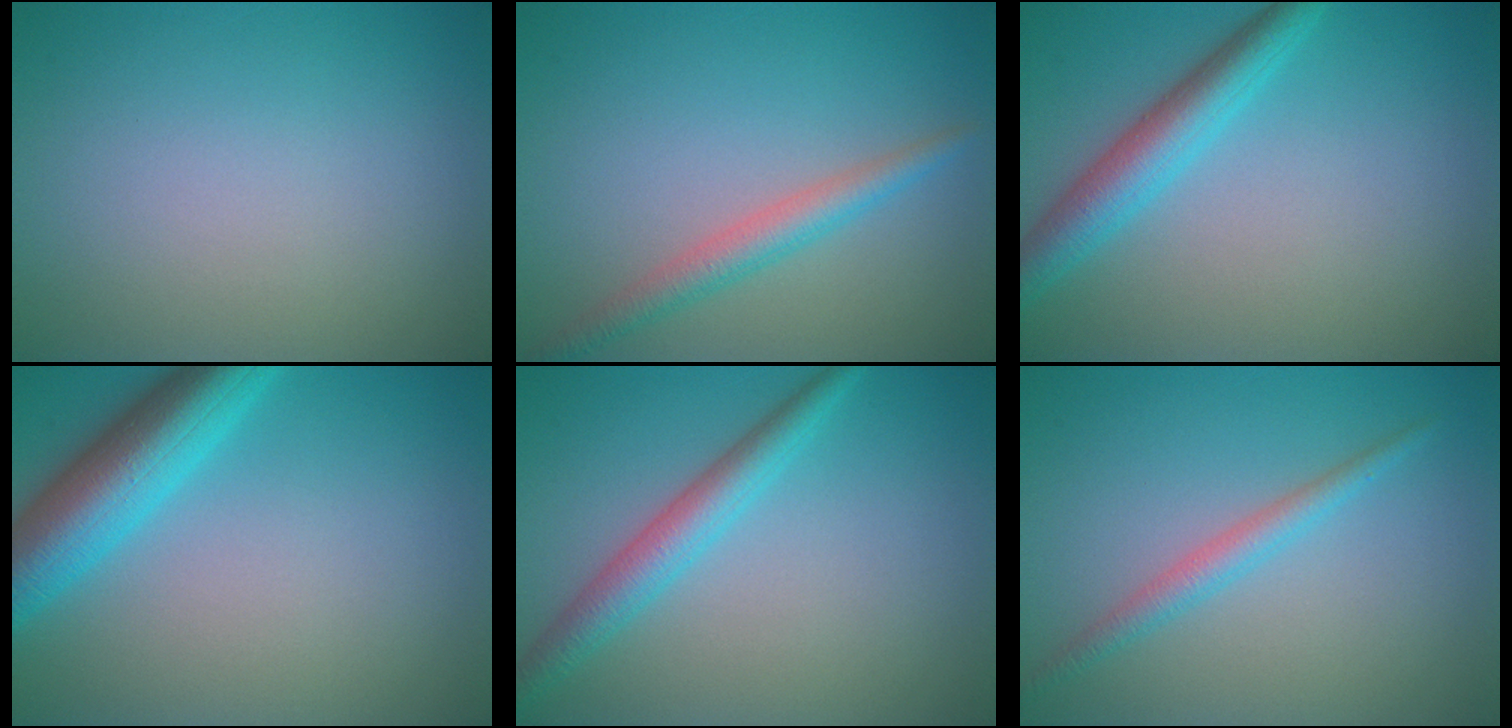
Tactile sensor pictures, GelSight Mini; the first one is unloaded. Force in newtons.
{"total": 2.8, "press": 2.8, "slide": 0.1}
{"total": 4.0, "press": 4.0, "slide": 0.1}
{"total": 7.2, "press": 7.2, "slide": 0.2}
{"total": 3.5, "press": 3.5, "slide": 0.0}
{"total": 2.0, "press": 2.0, "slide": 0.1}